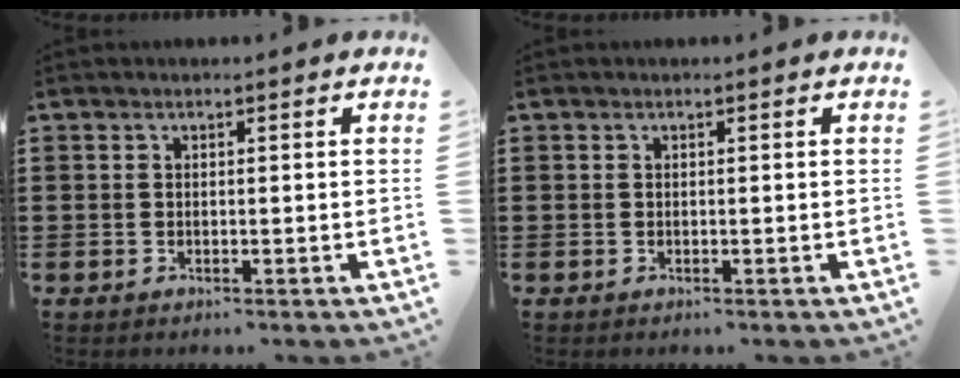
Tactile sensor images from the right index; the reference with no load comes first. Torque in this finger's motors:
{"motor_torque": [0.18, -0.19, 0.02, 0.01]}